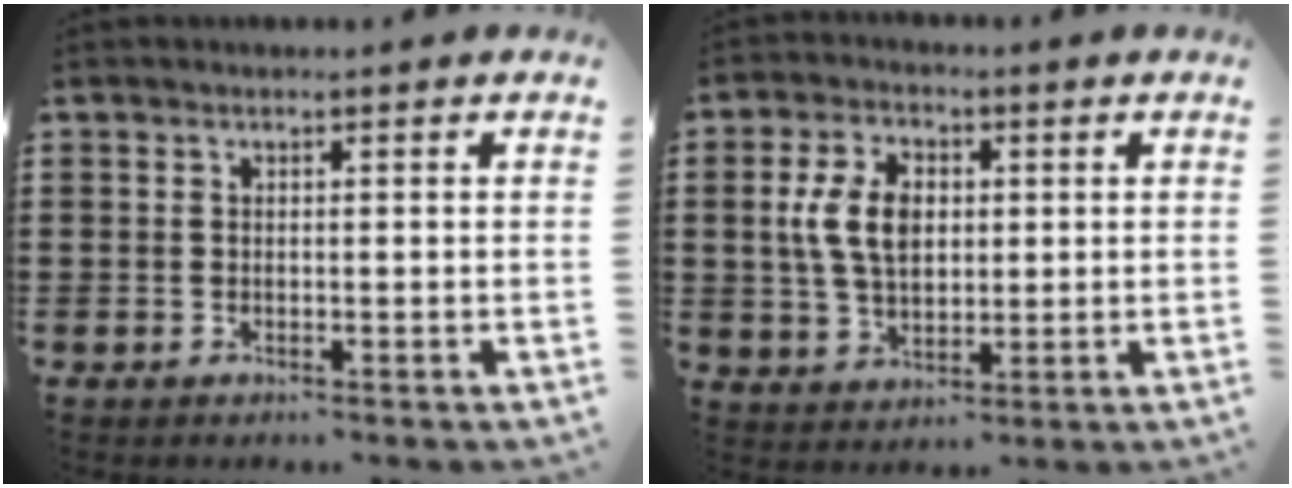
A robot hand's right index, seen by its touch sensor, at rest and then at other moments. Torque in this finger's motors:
{"motor_torque": [1.46, 0.48, 0.34, 0.21]}